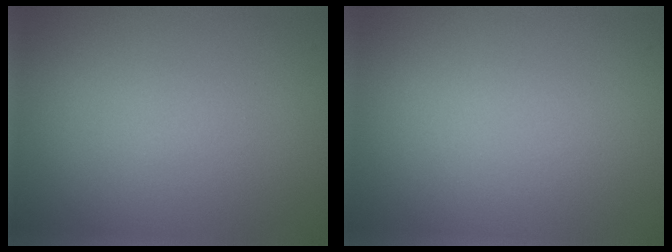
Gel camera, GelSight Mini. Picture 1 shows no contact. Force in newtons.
{"total": 0.0}